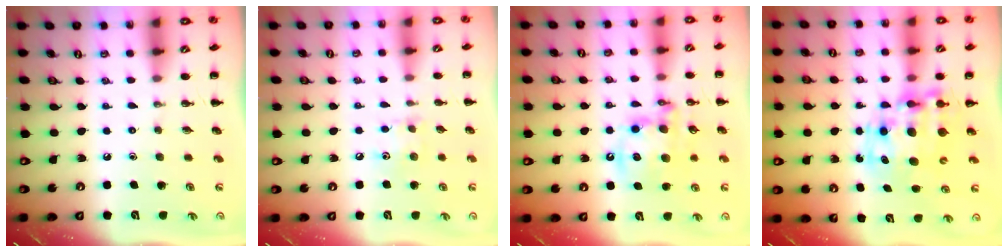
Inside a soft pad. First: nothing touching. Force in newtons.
{"total": 7.7, "press": 7.5, "slide": 1.3}
{"total": 13.3, "press": 13.0, "slide": 2.7}
{"total": 11.7, "press": 11.4, "slide": 2.8}